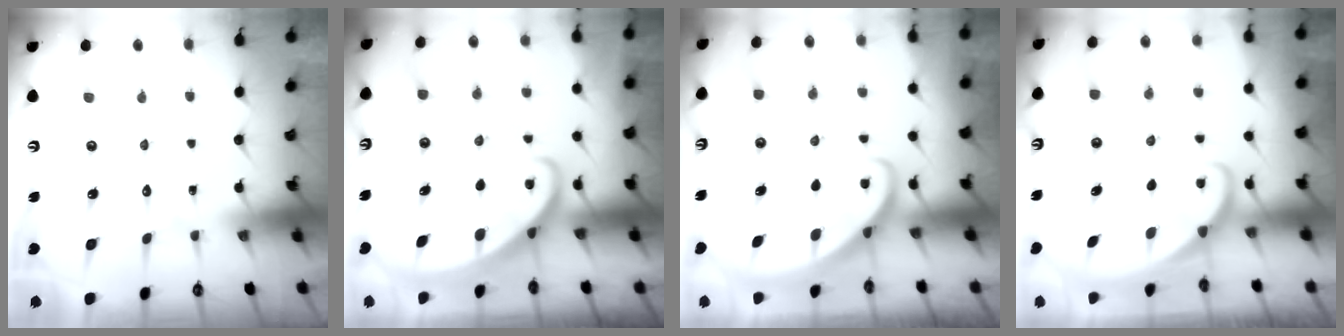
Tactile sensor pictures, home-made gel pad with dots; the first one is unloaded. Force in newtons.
{"total": 2.2, "press": 2.2, "slide": 0.3}
{"total": 2.7, "press": 2.7, "slide": 0.1}
{"total": 1.8, "press": 1.8, "slide": 0.1}